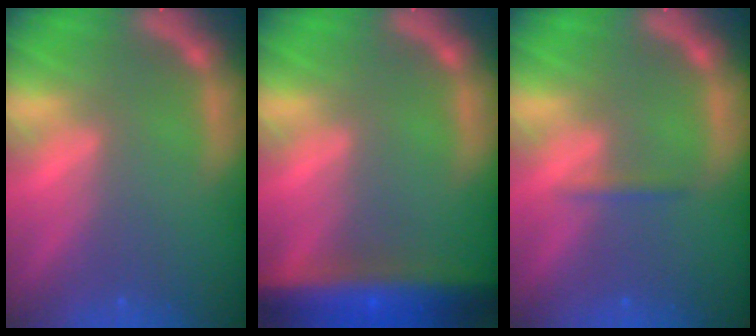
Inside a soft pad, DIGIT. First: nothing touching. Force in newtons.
{"total": 10.0}
{"total": 0.9}